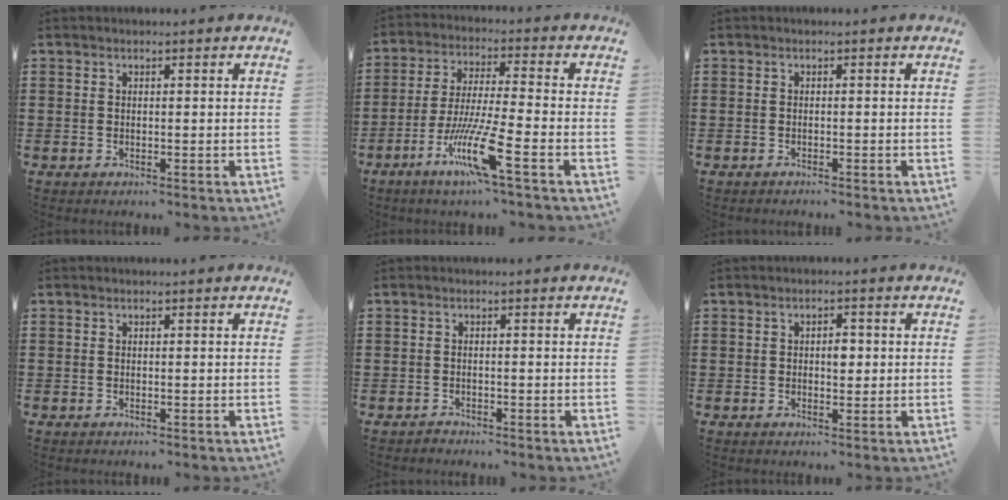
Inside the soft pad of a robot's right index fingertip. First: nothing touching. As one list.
[{"total": 10.6, "force": [-5.7, 0.7, 9.0], "torque": [-0.193, -0.010, -0.111]}, {"total": 0.5, "force": [-0.5, 0.0, 0.1], "torque": [-0.004, -0.003, -0.010]}, {"total": 0.0}, {"total": 0.8, "force": [-0.7, 0.2, 0.0], "torque": [-0.002, 0.002, -0.017]}, {"total": 2.4, "force": [0.2, 1.2, 2.0], "torque": [-0.024, -0.001, -0.002]}]